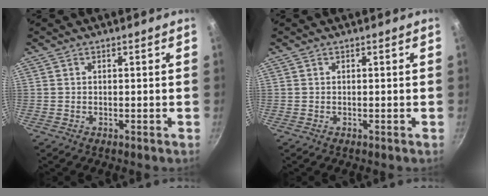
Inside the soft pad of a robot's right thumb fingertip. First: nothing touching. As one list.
[{"total": 0.0}]